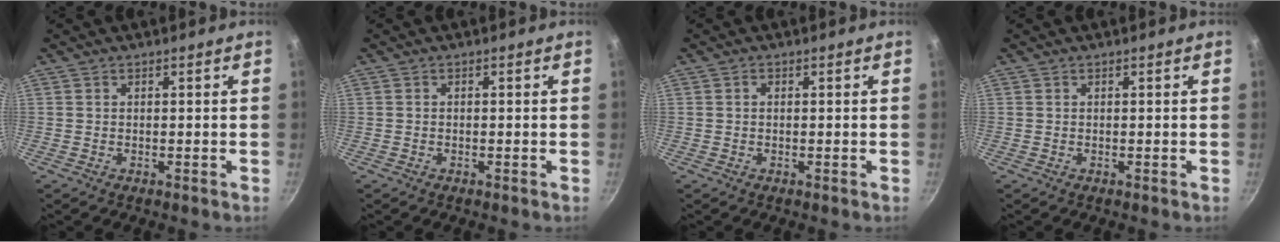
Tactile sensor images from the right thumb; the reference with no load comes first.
{"total": 0.0}
{"total": 0.7, "force": [0.1, 0.5, 0.4], "torque": [-0.007, 0.005, 0.001]}
{"total": 0.0}